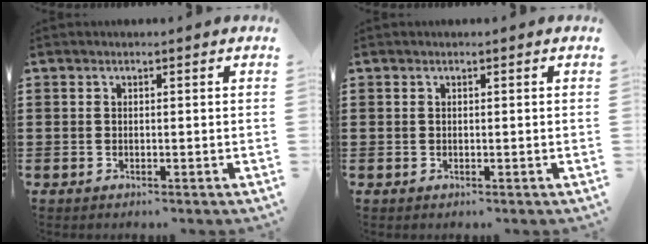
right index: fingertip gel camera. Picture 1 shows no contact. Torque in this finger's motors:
{"motor_torque": [0.13, 0.07, 0.02, -0.01]}